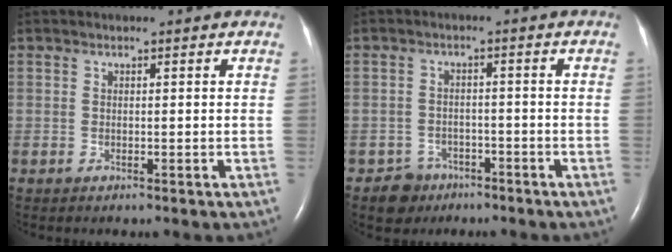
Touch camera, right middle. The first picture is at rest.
{"total": 3.8, "force": [-2.6, 2.8, -0.2], "torque": [0.001, 0.011, -0.039]}